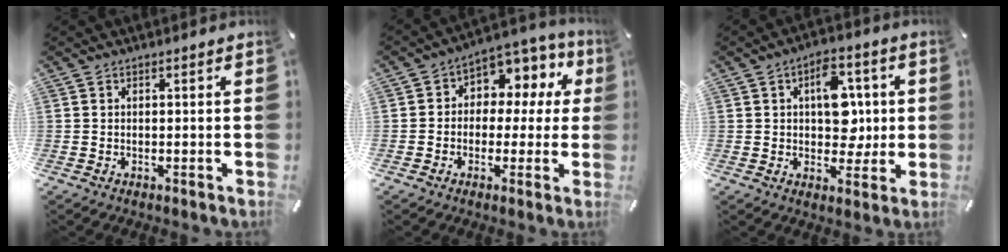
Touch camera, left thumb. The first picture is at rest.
{"total": 7.9, "force": [1.5, 6.5, 4.2], "torque": [-0.063, -0.015, 0.026]}
{"total": 10.9, "force": [1.6, 7.7, 7.6], "torque": [-0.087, 0.000, 0.023]}